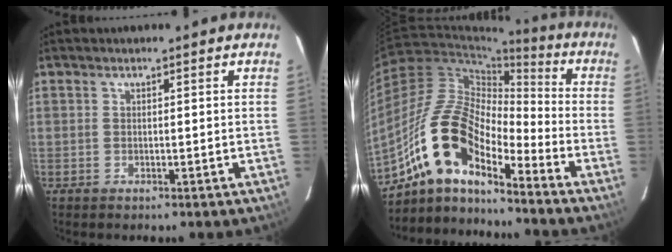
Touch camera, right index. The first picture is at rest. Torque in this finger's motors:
{"motor_torque": [1.05, -0.92, 1.05, 0.21]}